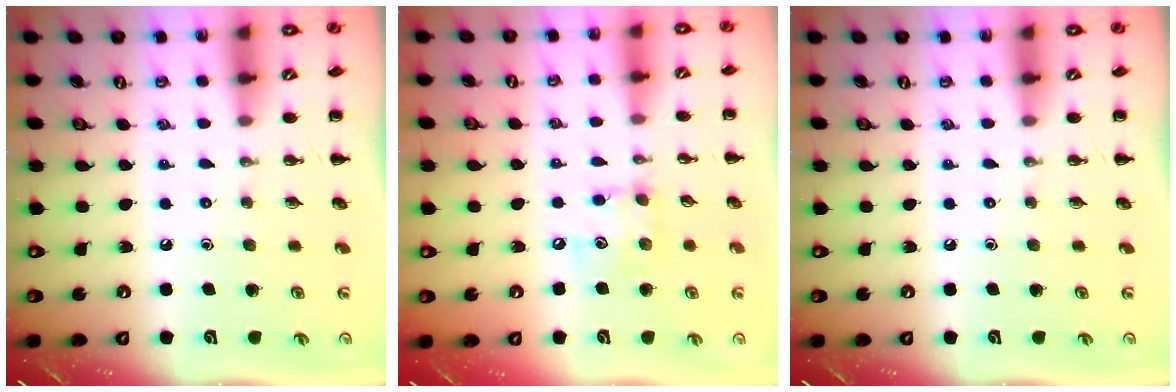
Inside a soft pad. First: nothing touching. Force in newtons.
{"total": 7.6, "press": 7.6, "slide": 0.6}
{"total": 0.0}